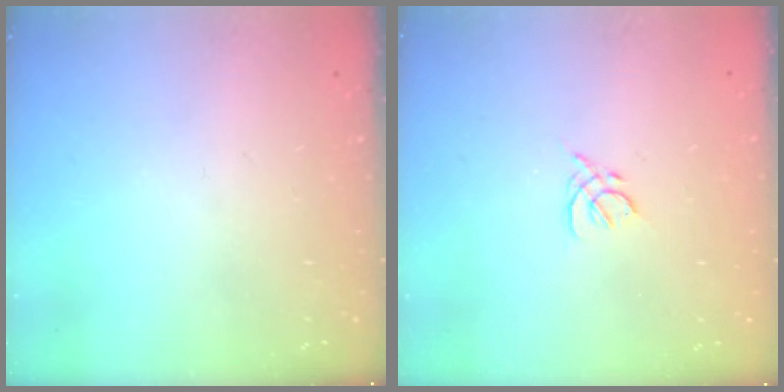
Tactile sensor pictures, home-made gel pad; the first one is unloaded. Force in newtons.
{"total": 2.0, "press": 1.9, "slide": 0.6}